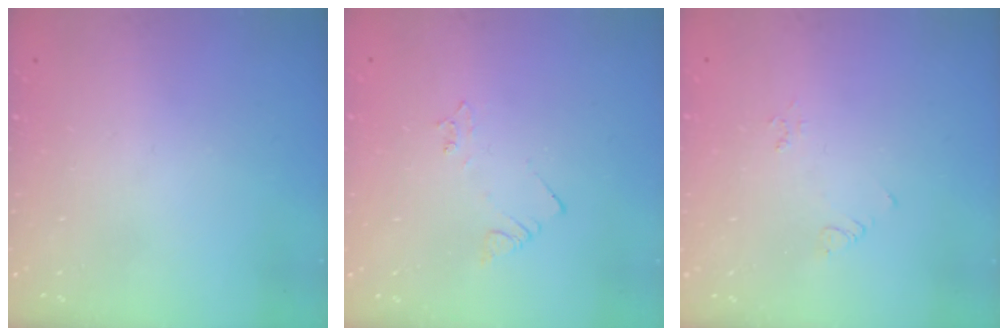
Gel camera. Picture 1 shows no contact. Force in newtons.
{"total": 1.9, "press": 1.9, "slide": 0.3}
{"total": 3.5, "press": 3.4, "slide": 0.4}